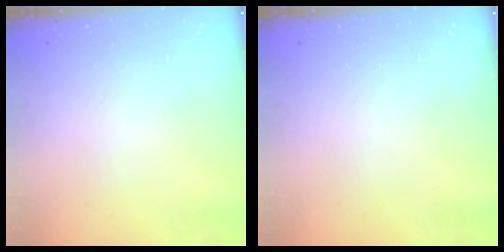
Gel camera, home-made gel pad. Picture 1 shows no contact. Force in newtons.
{"total": 0.0}